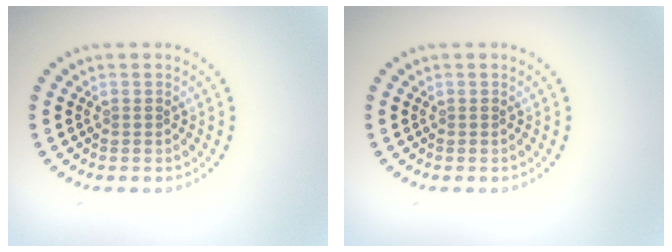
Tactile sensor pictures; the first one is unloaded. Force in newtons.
{"total": 0.0}